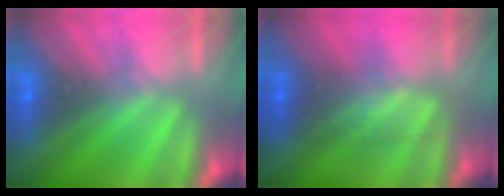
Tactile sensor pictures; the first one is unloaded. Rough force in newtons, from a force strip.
{"total": 3.4}